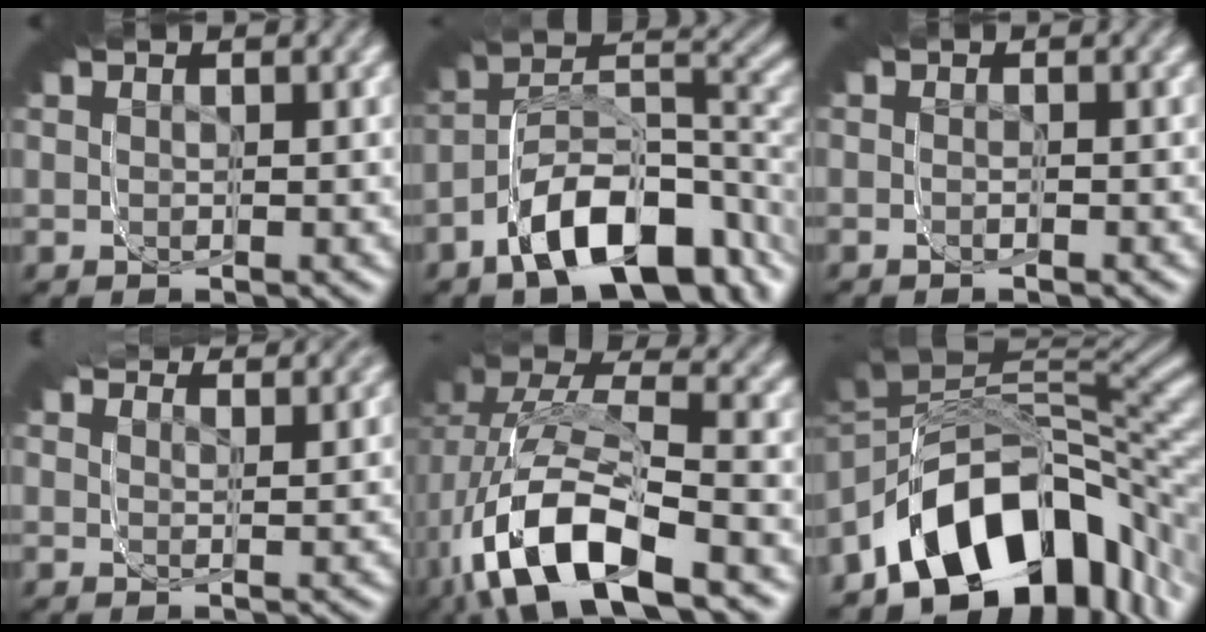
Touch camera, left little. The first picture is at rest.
{"total": 8.3, "force": [-7.6, 2.7, 2.1], "torque": [-0.054, -0.010, -0.113]}
{"total": 0.7, "force": [-0.3, -0.5, 0.4], "torque": [0.006, 0.006, -0.007]}
{"total": 3.8, "force": [2.7, 2.1, 1.6], "torque": [-0.043, 0.034, 0.029]}
{"total": 8.5, "force": [-6.1, 3.4, 4.8], "torque": [-0.115, -0.026, -0.088]}
{"total": 15.2, "force": [-9.1, 8.3, 9.0], "torque": [-0.136, -0.031, -0.132]}